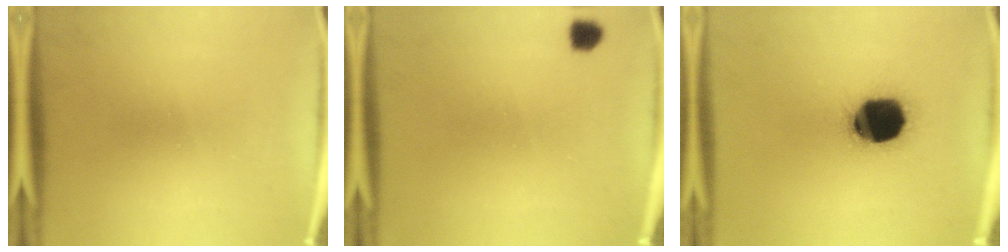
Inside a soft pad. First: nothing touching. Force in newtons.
{"total": 2.0}
{"total": 19.1}